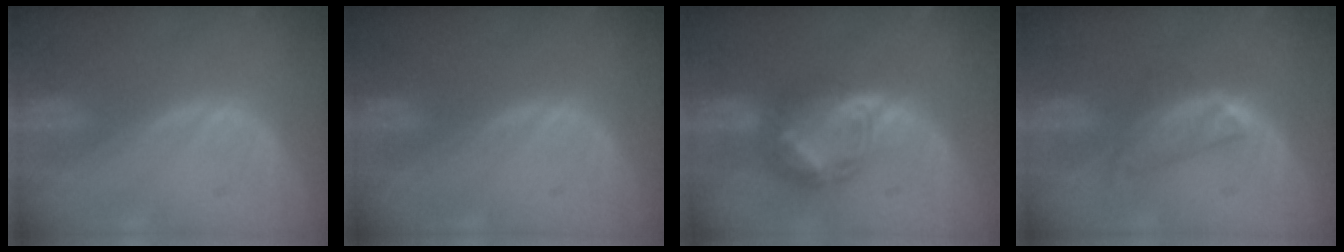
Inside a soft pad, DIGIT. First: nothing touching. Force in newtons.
{"total": 0.0}
{"total": 7.8, "press": 6.8, "slide": 3.8}
{"total": 4.0, "press": 4.0, "slide": 0.6}